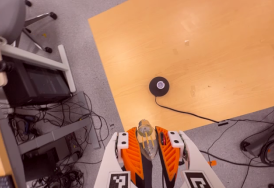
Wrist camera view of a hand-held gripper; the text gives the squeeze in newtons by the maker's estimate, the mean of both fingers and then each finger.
{"total": 22.2, "left": 25.5, "right": 18.9}